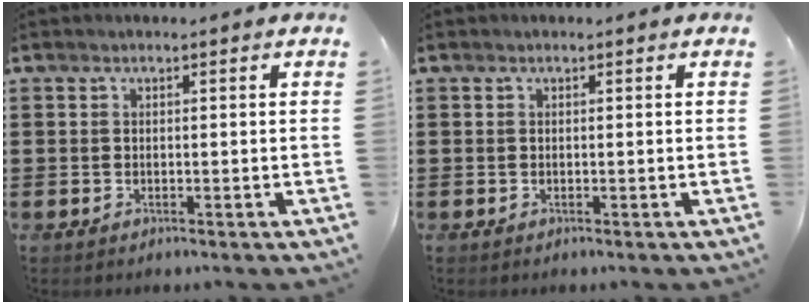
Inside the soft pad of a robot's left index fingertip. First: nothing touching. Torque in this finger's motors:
{"motor_torque": [0.00, 0.00, 0.00, 0.00]}